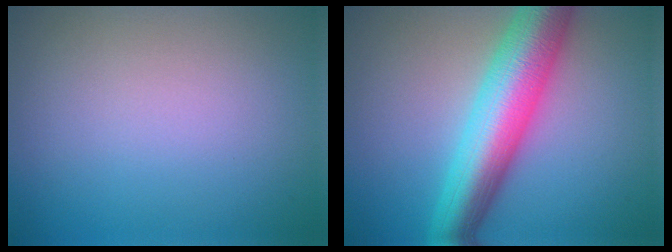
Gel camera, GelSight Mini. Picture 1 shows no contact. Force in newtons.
{"total": 9.2, "press": 9.2, "slide": 0.4}